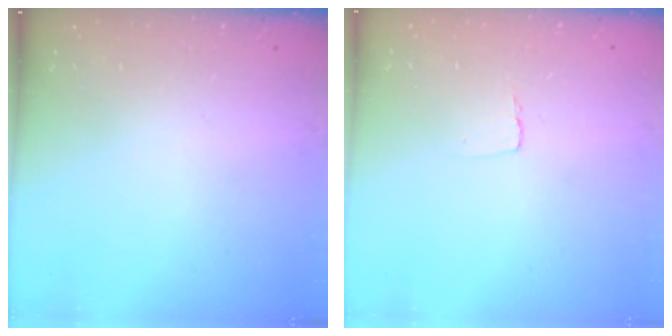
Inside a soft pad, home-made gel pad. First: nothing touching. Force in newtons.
{"total": 3.4, "press": 3.4, "slide": 0.3}